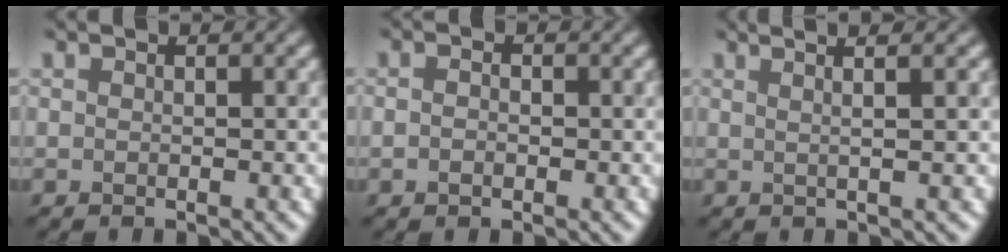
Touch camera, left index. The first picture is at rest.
{"total": 1.2, "force": [-0.2, 0.8, 0.8], "torque": [-0.017, 0.001, -0.008]}
{"total": 5.1, "force": [2.6, 2.1, 3.8], "torque": [-0.034, 0.040, -0.003]}